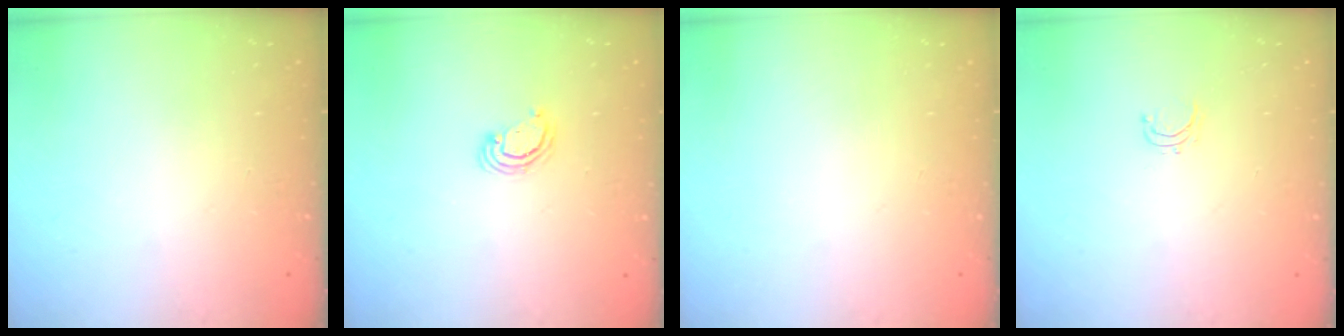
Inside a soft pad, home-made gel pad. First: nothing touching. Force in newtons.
{"total": 3.1, "press": 3.1, "slide": 0.3}
{"total": 0.0}
{"total": 3.7, "press": 3.7, "slide": 0.3}